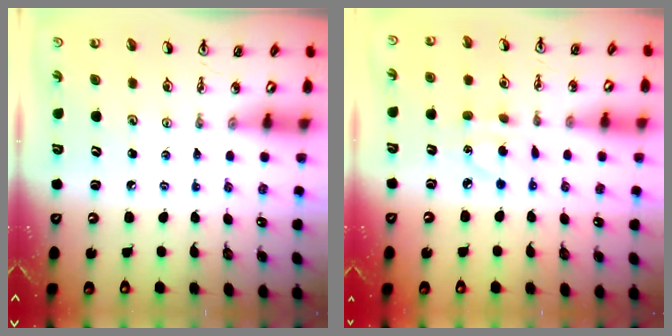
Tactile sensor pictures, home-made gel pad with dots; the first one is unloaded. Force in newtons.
{"total": 5.1, "press": 5.1, "slide": 0.6}